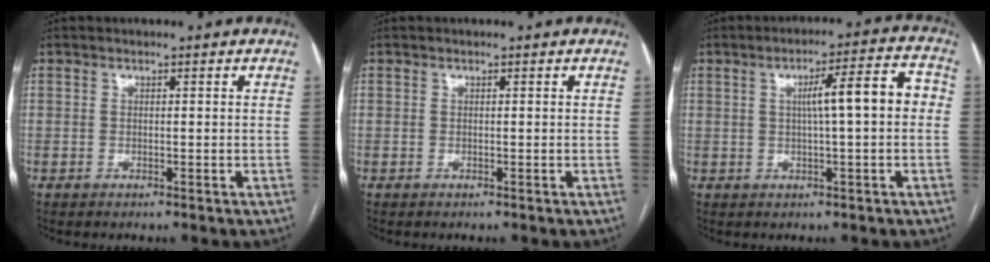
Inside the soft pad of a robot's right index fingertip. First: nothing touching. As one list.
[{"total": 0.0}, {"total": 8.1, "force": [0.6, 1.0, 8.0], "torque": [-0.118, 0.028, 0.007]}]